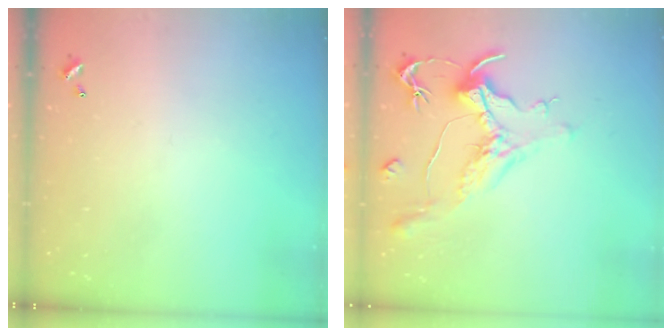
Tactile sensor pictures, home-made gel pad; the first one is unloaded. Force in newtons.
{"total": 1.3, "press": 1.1, "slide": 0.7}